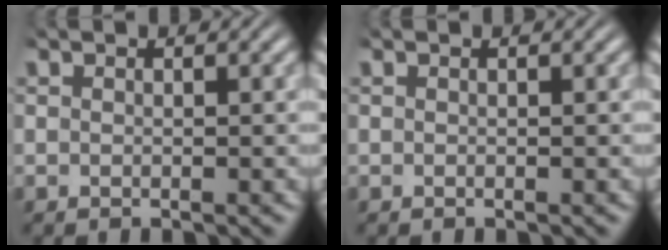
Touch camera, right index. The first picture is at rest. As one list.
[{"total": 0.0}]